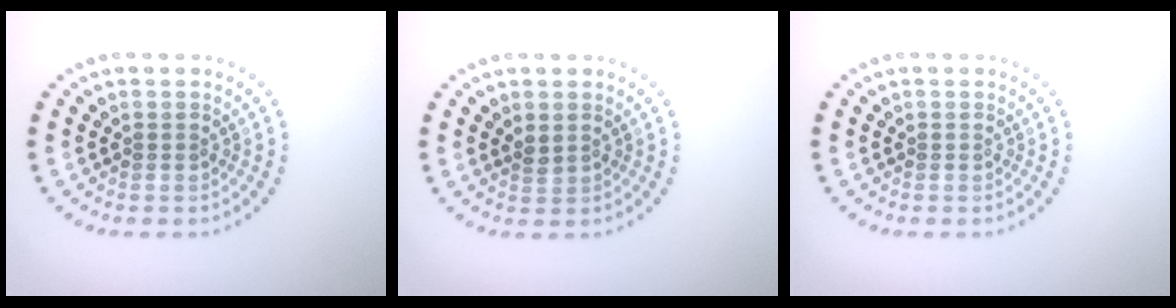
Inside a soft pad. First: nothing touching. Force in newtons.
{"total": 0.9, "press": 0.7, "slide": 0.6}
{"total": 0.0}